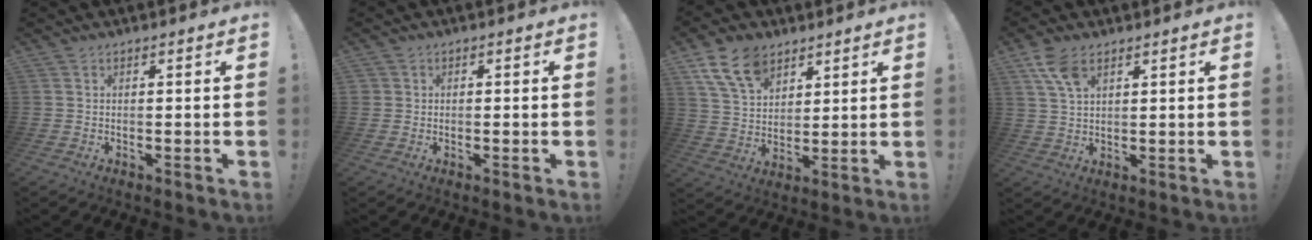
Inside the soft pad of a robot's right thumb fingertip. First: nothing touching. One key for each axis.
{"total": 1.1, "fx": -0.2, "fy": 1.1, "fz": 0.3, "tx": -0.011, "ty": 0.005, "tz": -0.002}
{"total": 12.9, "fx": 7.9, "fy": 8.0, "fz": 6.2, "tx": -0.109, "ty": -0.034, "tz": 0.152}
{"total": 7.2, "fx": 4.1, "fy": 3.7, "fz": 4.7, "tx": -0.080, "ty": -0.015, "tz": 0.079}